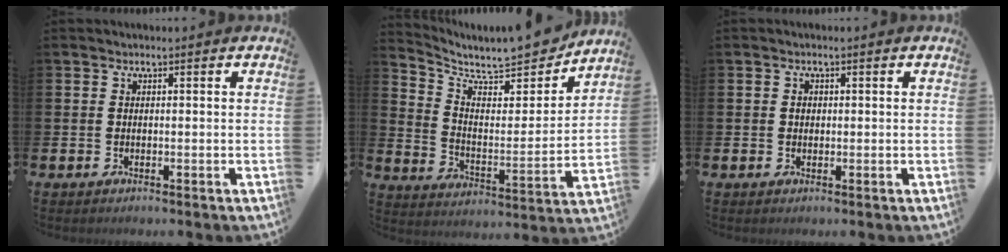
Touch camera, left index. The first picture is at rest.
{"total": 8.7, "force": [8.2, 2.1, 2.2], "torque": [-0.074, -0.068, 0.140]}
{"total": 0.9, "force": [0.1, 0.8, 0.5], "torque": [0.006, 0.000, -0.003]}